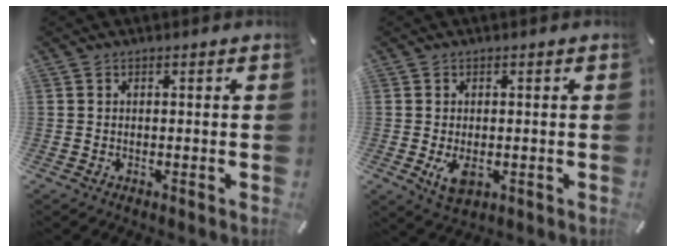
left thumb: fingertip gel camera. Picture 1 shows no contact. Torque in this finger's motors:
{"motor_torque": [0.13, 0.98, 0.24, -0.24, 0.09]}